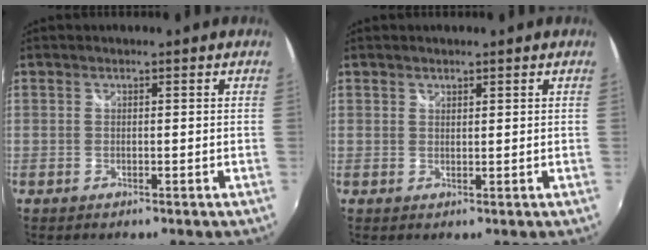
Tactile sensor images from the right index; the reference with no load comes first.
{"total": 0.9, "force": [0.8, 0.5, 0.2], "torque": [-0.001, 0.001, 0.012]}